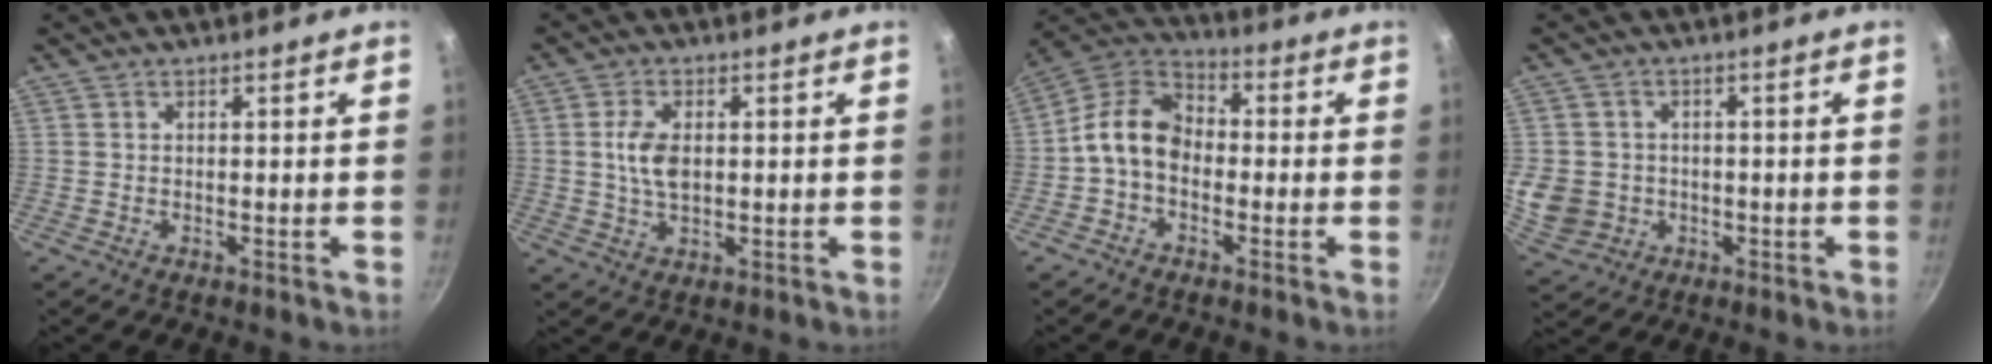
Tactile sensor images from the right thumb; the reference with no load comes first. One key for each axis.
{"total": 5.9, "fx": 0.6, "fy": 3.4, "fz": 4.8, "tx": -0.087, "ty": 0.000, "tz": 0.011}
{"total": 10.1, "fx": -1.7, "fy": 7.3, "fz": 6.7, "tx": -0.103, "ty": 0.042, "tz": -0.055}
{"total": 8.1, "fx": -1.0, "fy": 7.3, "fz": 3.4, "tx": -0.051, "ty": 0.006, "tz": -0.006}